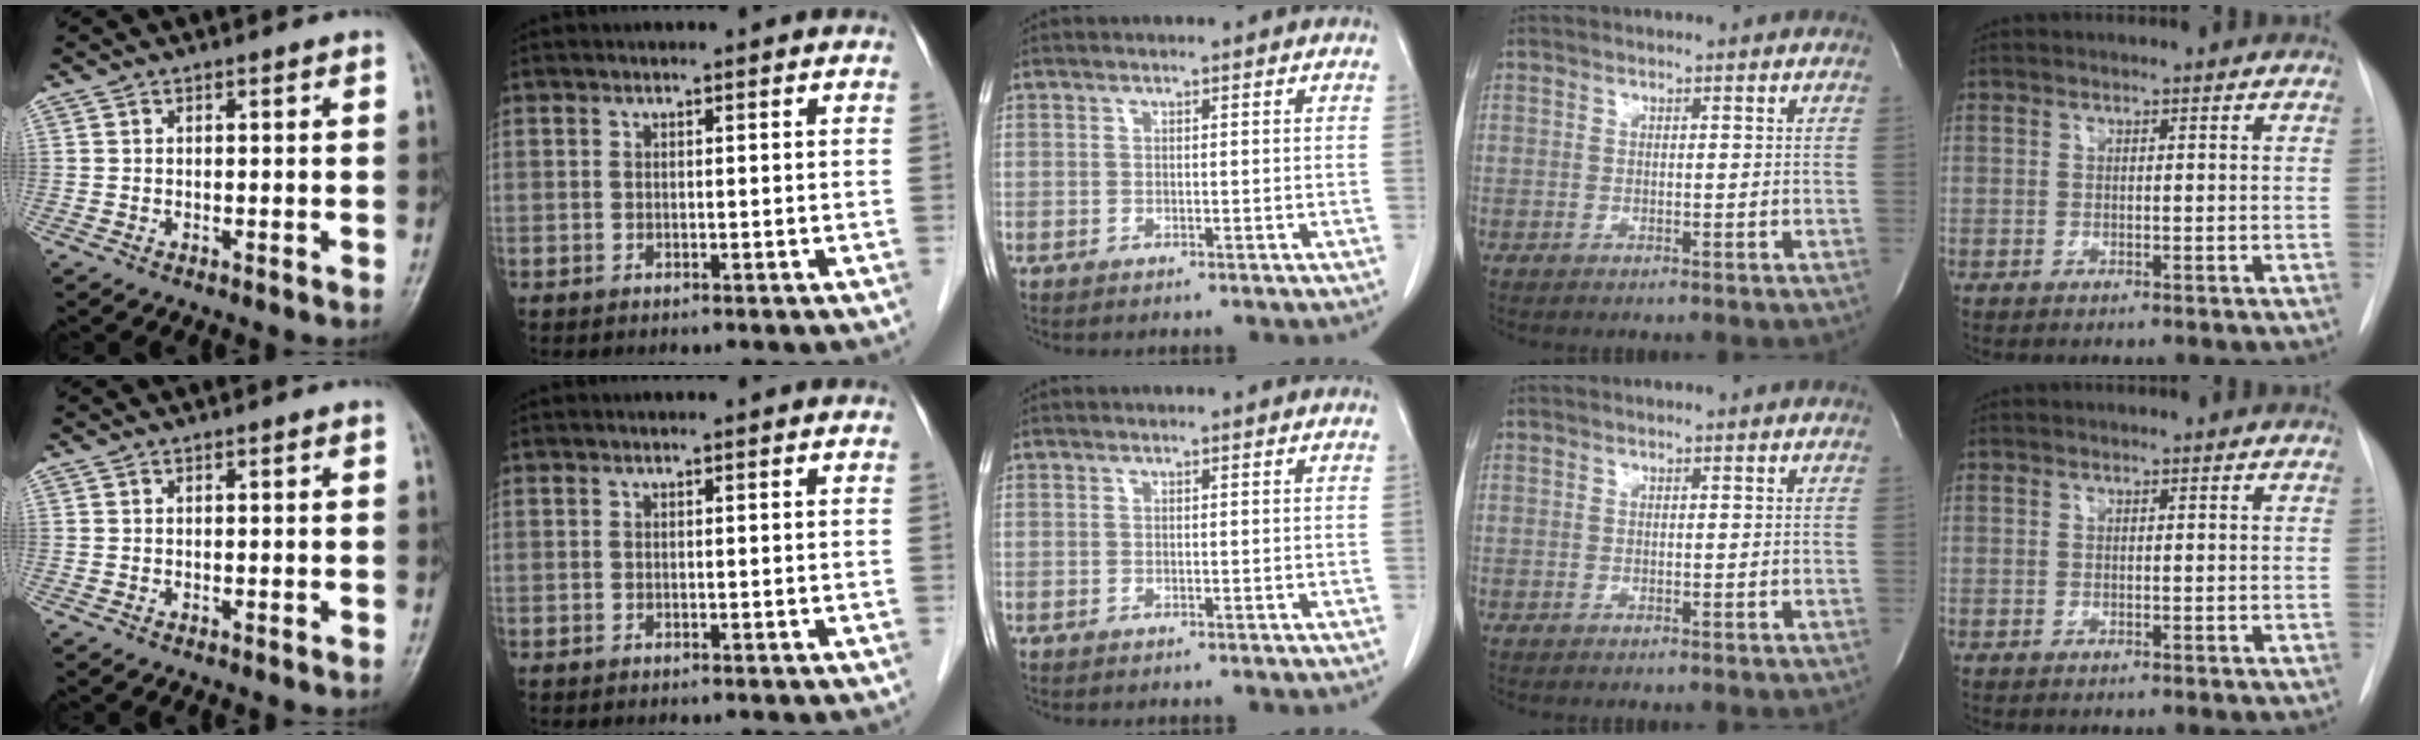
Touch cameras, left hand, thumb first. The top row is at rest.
{}